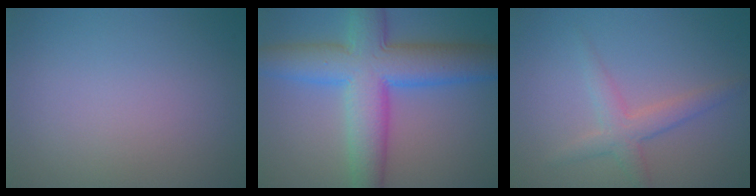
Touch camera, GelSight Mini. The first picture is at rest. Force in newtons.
{"total": 10.0, "press": 10.0, "slide": 0.1}
{"total": 2.6, "press": 2.6, "slide": 0.1}